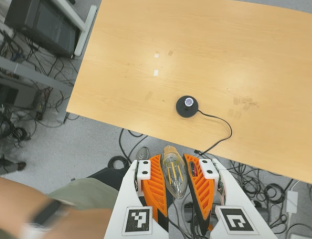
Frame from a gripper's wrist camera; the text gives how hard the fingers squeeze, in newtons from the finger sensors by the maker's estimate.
{"total": 20.4, "left": 22.7, "right": 18.0}